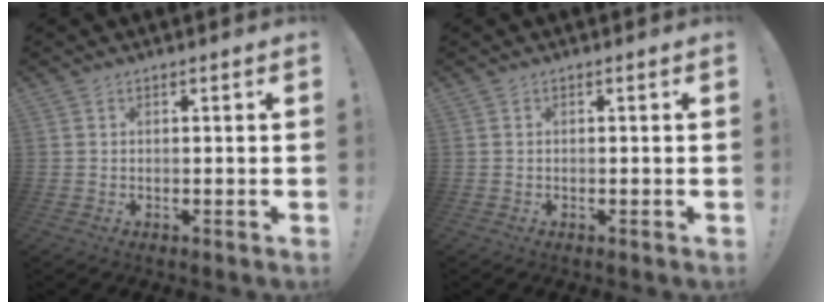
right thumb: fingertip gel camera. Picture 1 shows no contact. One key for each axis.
{"total": 0.0}